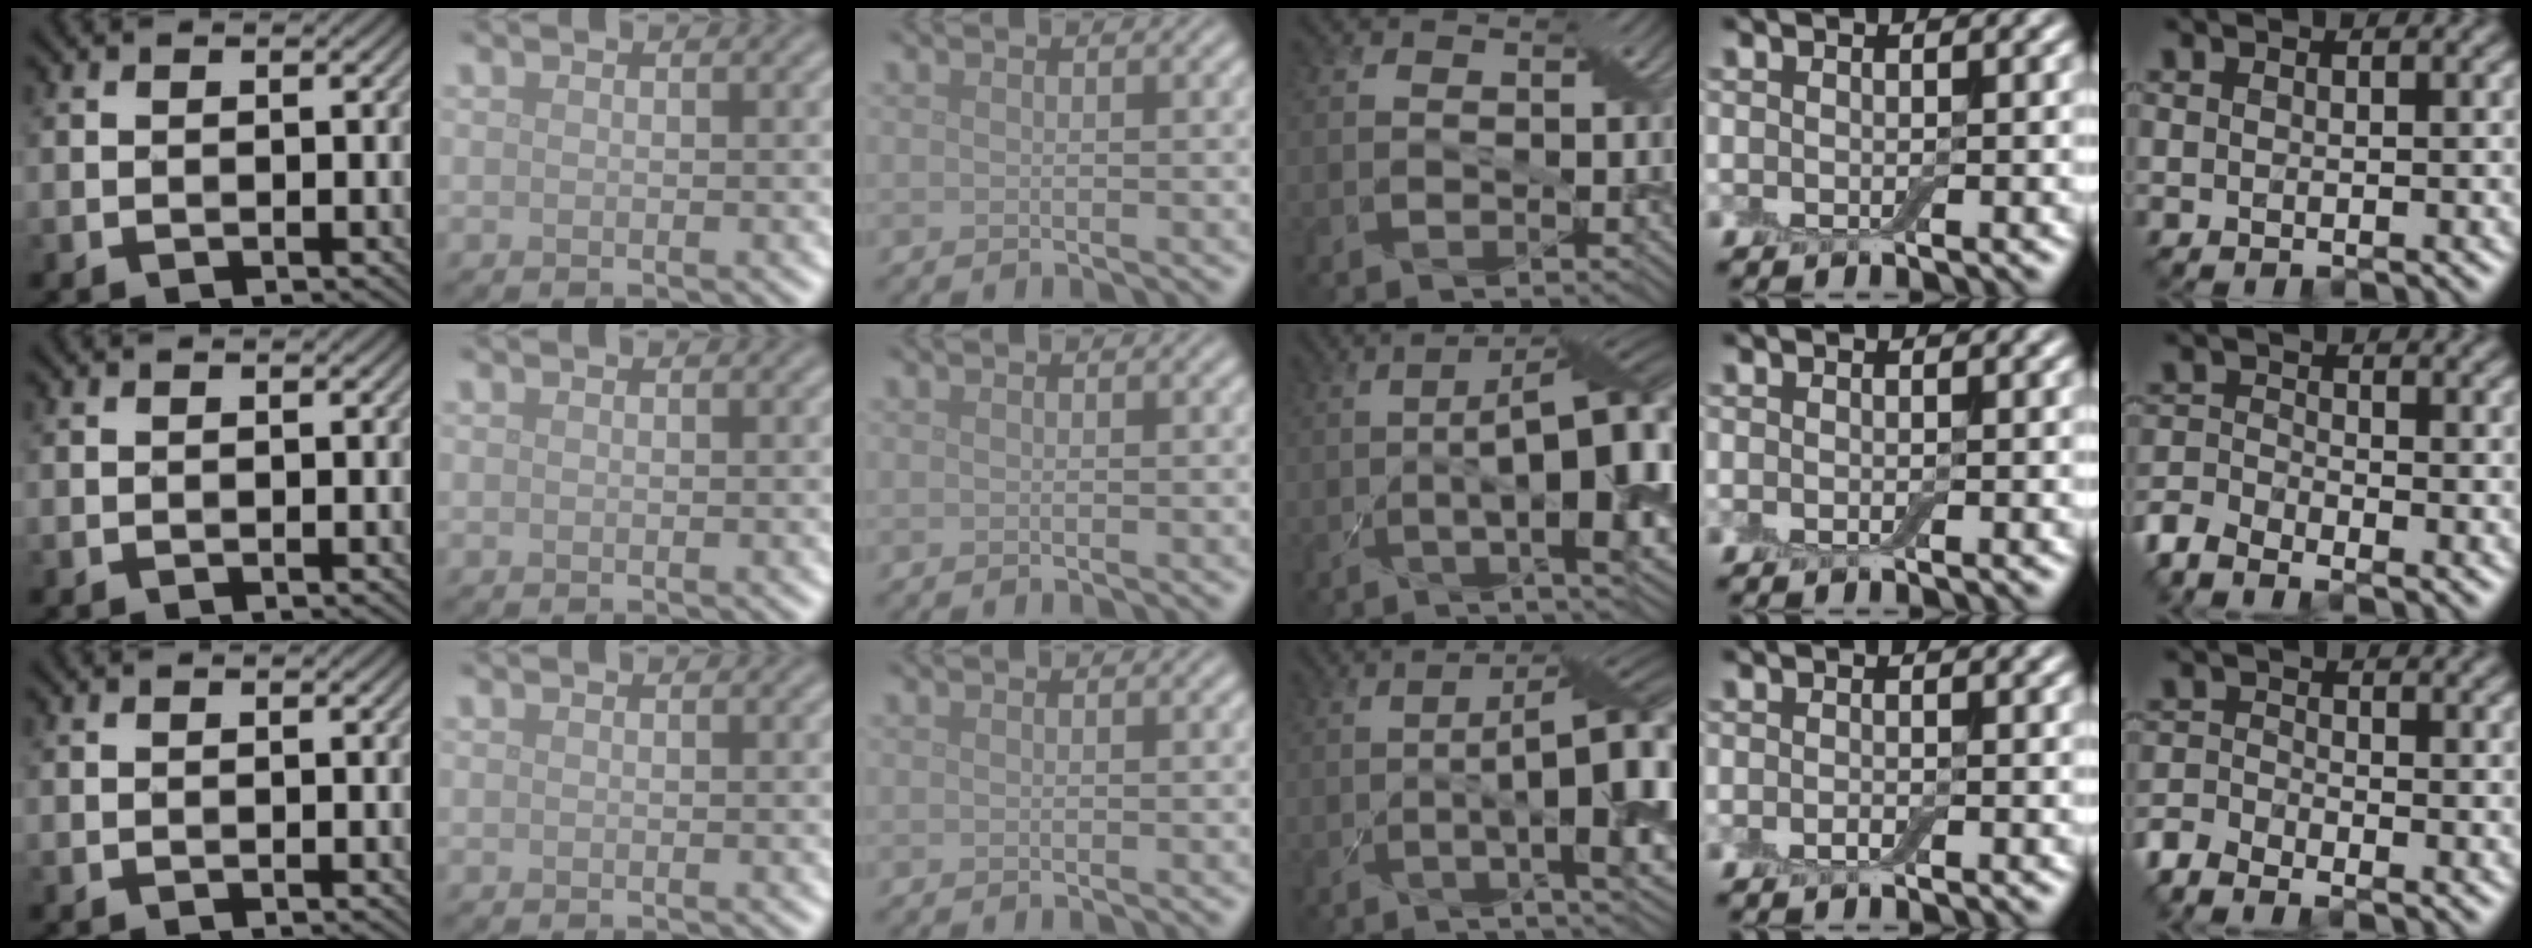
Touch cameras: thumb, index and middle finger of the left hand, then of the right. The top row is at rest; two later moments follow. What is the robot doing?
{"motion": "pour", "object": "bowl"}